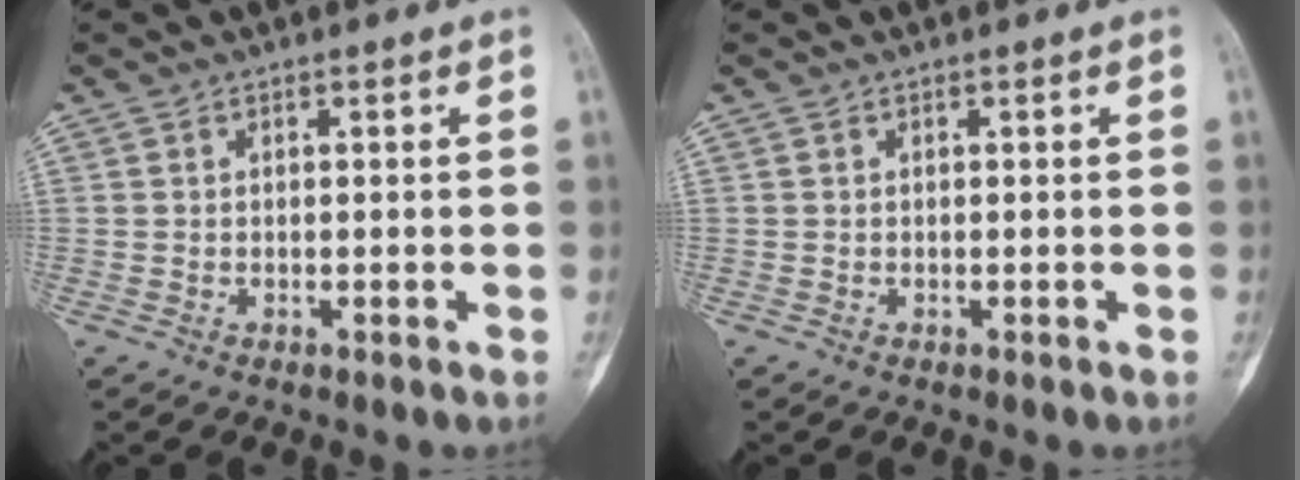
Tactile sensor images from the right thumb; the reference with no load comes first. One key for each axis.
{"total": 0.0}